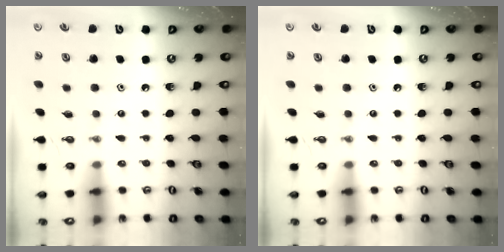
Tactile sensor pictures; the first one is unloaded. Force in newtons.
{"total": 0.0}